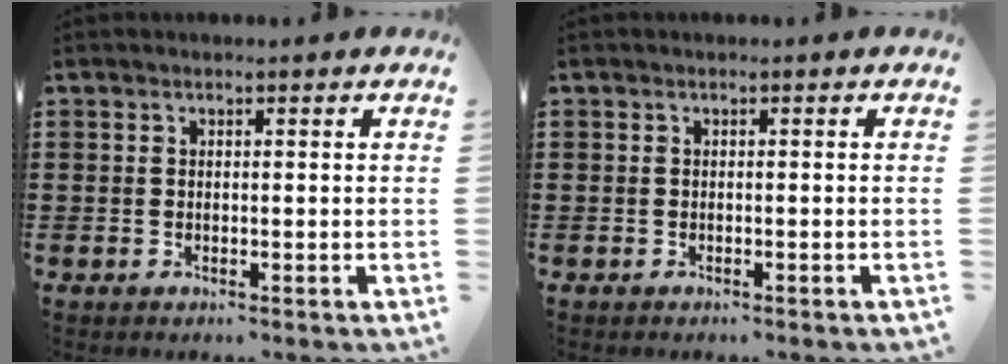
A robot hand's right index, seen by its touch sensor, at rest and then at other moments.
{"total": 0.5, "force": [-0.5, 0.2, 0.0], "torque": [-0.001, 0.002, -0.011]}